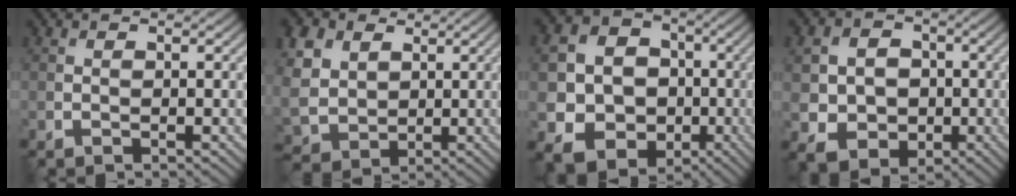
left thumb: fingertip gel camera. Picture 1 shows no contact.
{"total": 8.6, "force": [3.0, 6.6, 4.6], "torque": [-0.163, 0.012, 0.062]}
{"total": 13.3, "force": [-2.3, 12.0, 5.3], "torque": [-0.156, -0.034, -0.053]}
{"total": 8.1, "force": [-0.7, 7.3, 3.2], "torque": [-0.099, -0.007, -0.026]}